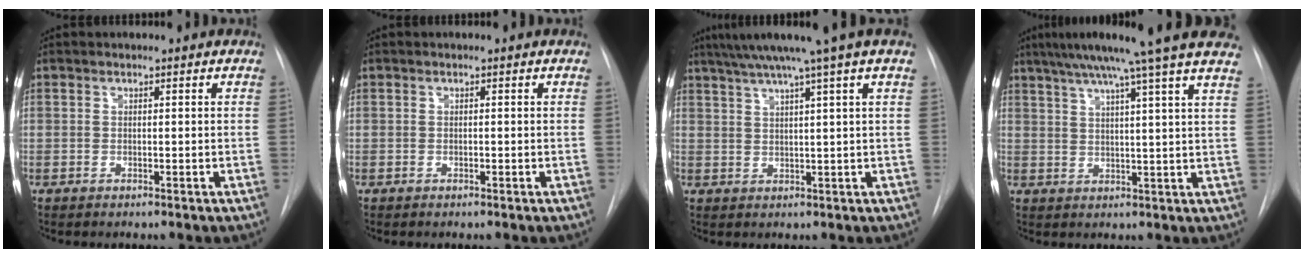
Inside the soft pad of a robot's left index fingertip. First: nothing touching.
{"total": 0.0}
{"total": 8.9, "force": [6.5, -2.1, 5.8], "torque": [-0.090, 0.019, 0.089]}
{"total": 19.4, "force": [15.7, -1.4, 11.3], "torque": [-0.187, 0.004, 0.200]}